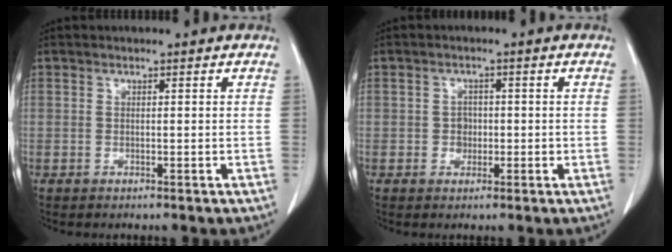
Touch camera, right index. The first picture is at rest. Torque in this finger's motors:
{"motor_torque": [-0.02, 0.01, 0.00, 0.00]}